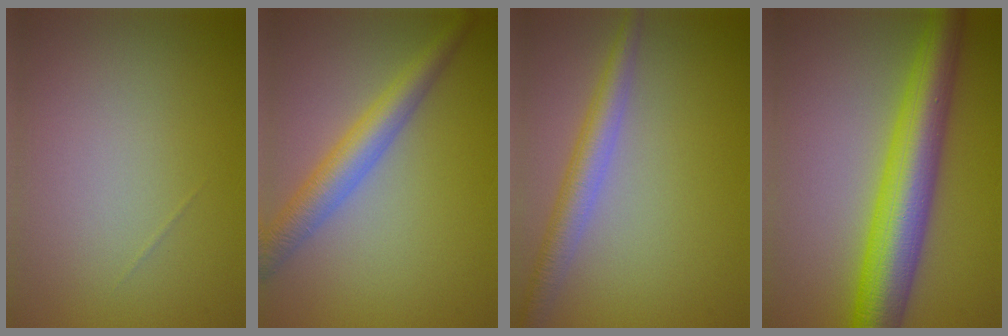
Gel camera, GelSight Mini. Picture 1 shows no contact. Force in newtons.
{"total": 4.4, "press": 4.4, "slide": 0.2}
{"total": 3.6, "press": 3.6, "slide": 0.1}
{"total": 9.0, "press": 8.9, "slide": 0.2}